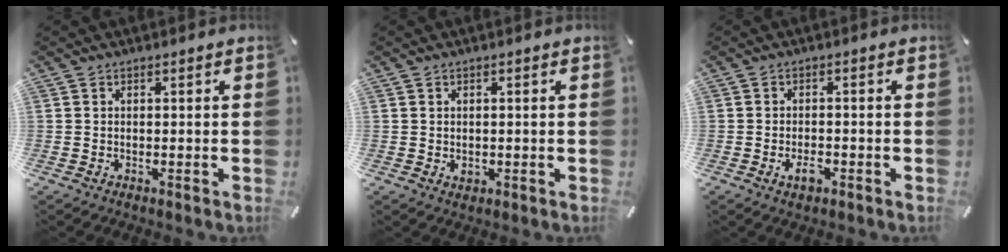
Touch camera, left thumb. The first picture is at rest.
{"total": 1.3, "force": [-0.1, 1.2, 0.5], "torque": [-0.001, 0.001, -0.004]}
{"total": 3.5, "force": [-1.6, 1.8, 2.5], "torque": [-0.055, 0.002, -0.030]}